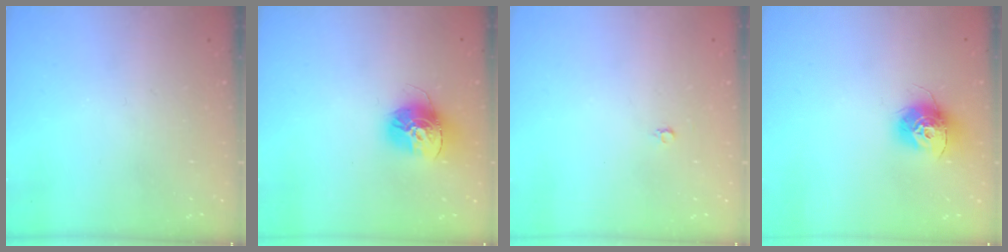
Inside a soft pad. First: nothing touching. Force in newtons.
{"total": 14.6, "press": 14.6, "slide": 1.5}
{"total": 2.2, "press": 2.2, "slide": 0.2}
{"total": 12.1, "press": 12.1, "slide": 0.8}